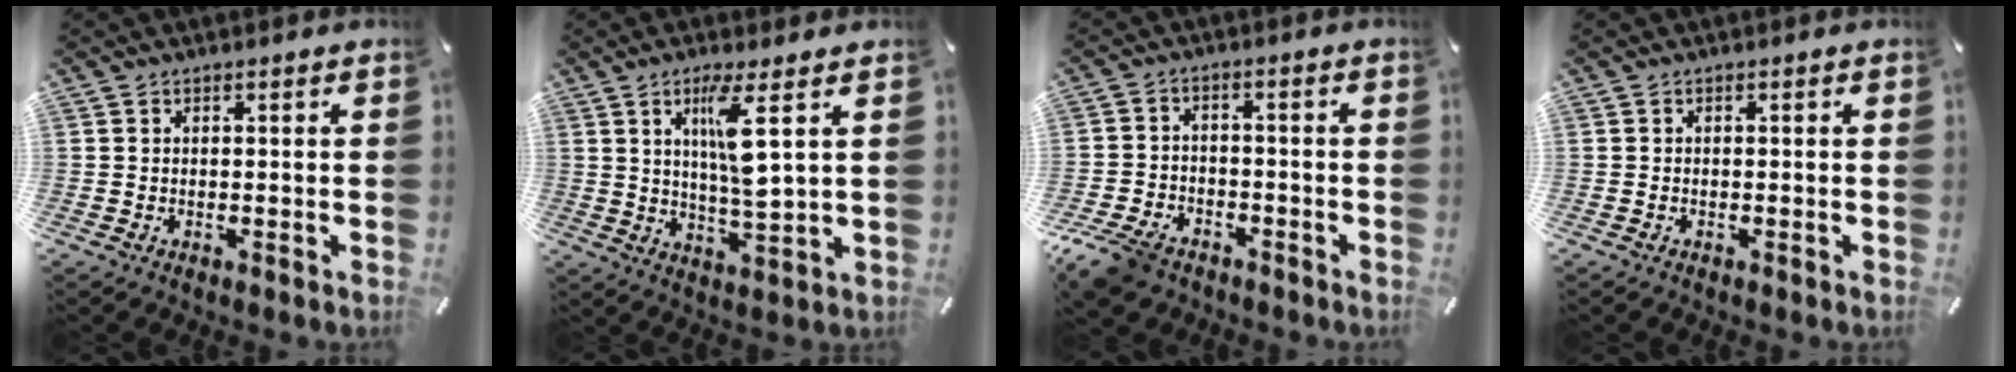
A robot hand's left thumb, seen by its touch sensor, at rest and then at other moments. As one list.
[{"total": 9.9, "force": [3.5, 1.4, 9.2], "torque": [-0.159, -0.009, 0.052]}, {"total": 8.2, "force": [-6.0, 4.7, 3.1], "torque": [-0.073, 0.026, -0.116]}, {"total": 0.6, "force": [-0.4, 0.4, 0.3], "torque": [-0.005, -0.001, -0.008]}]